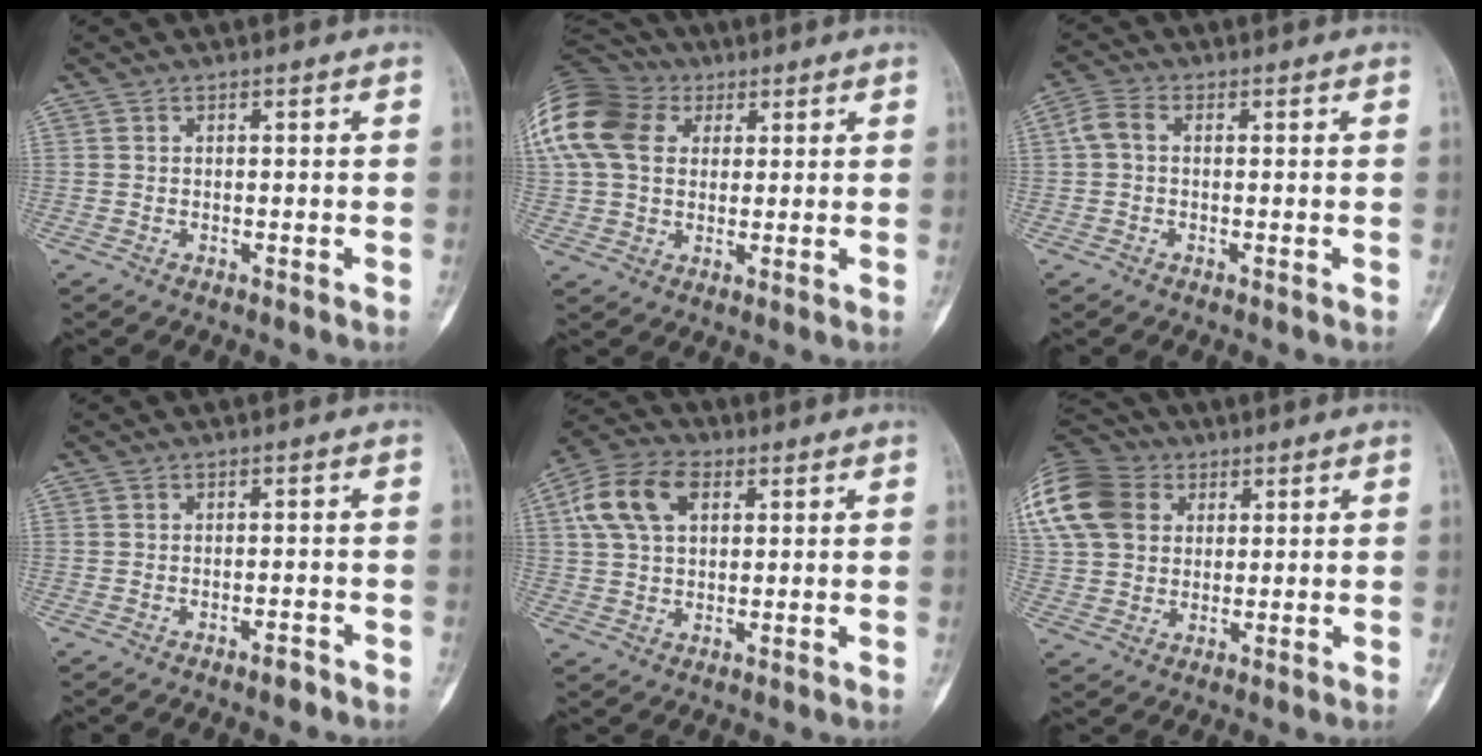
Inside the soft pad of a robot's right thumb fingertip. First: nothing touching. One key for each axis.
{"total": 20.6, "fx": 6.6, "fy": 15.0, "fz": 12.4, "tx": -0.283, "ty": 0.047, "tz": 0.121}
{"total": 3.4, "fx": 0.2, "fy": 2.2, "fz": 2.6, "tx": -0.059, "ty": 0.010, "tz": -0.002}
{"total": 1.7, "fx": -1.4, "fy": 0.3, "fz": 1.0, "tx": -0.013, "ty": 0.008, "tz": -0.022}
{"total": 11.2, "fx": 3.7, "fy": 7.1, "fz": 7.8, "tx": -0.146, "ty": 0.017, "tz": 0.063}
{"total": 23.6, "fx": 8.1, "fy": 18.0, "fz": 12.9, "tx": -0.319, "ty": 0.058, "tz": 0.157}